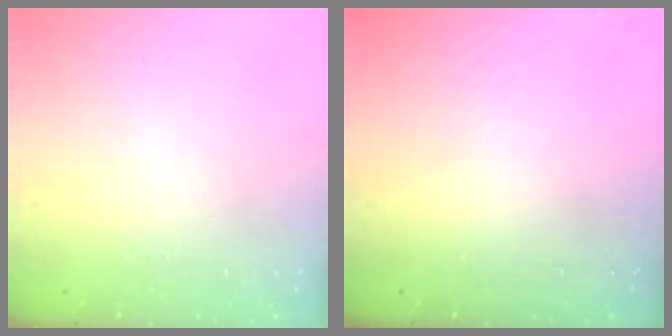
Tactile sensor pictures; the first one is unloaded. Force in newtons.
{"total": 0.0}